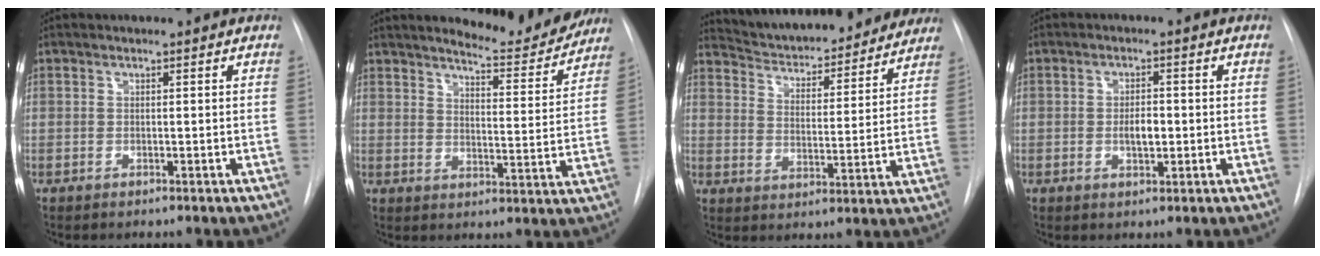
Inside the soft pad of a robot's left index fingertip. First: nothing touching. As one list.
[{"total": 11.1, "force": [10.7, 1.3, 2.9], "torque": [-0.034, -0.037, 0.132]}, {"total": 22.6, "force": [20.6, 5.3, 7.4], "torque": [-0.112, -0.018, 0.272]}, {"total": 3.2, "force": [-1.0, 1.4, 2.7], "torque": [-0.043, -0.005, -0.015]}]